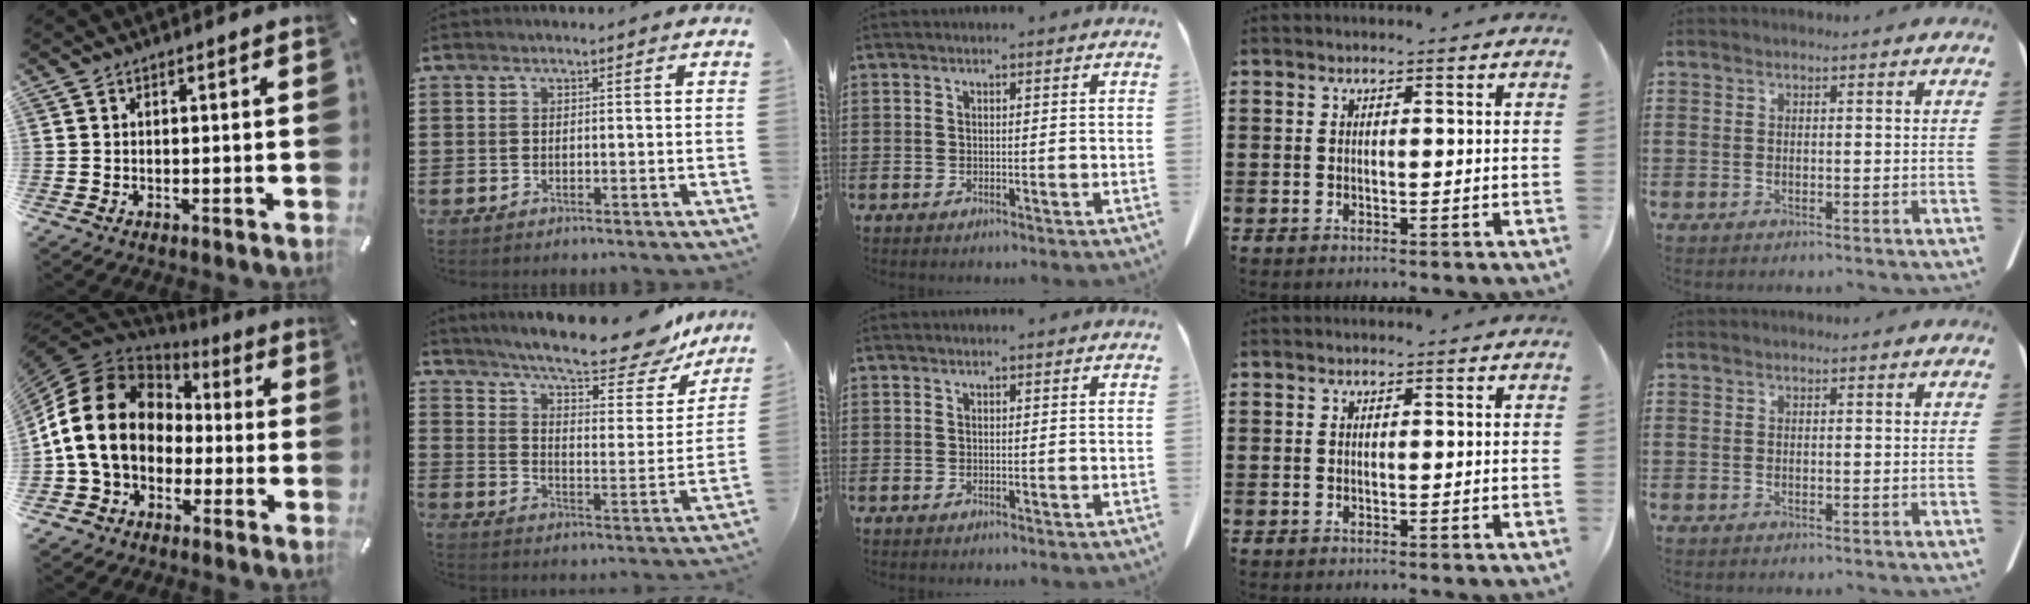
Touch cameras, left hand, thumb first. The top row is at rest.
{"thumb": {"total": 16.6, "force": [-1.4, 13.9, 8.9], "torque": [-0.202, 0.027, -0.027]}, "index": {"total": 13.4, "force": [11.3, 1.4, 7.0], "torque": [-0.133, -0.068, 0.189]}}